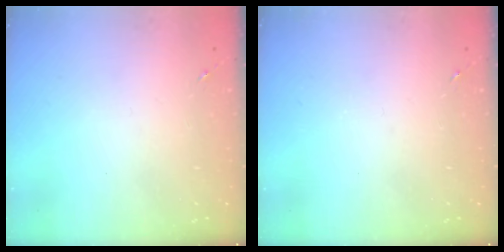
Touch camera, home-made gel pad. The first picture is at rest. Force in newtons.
{"total": 0.0}